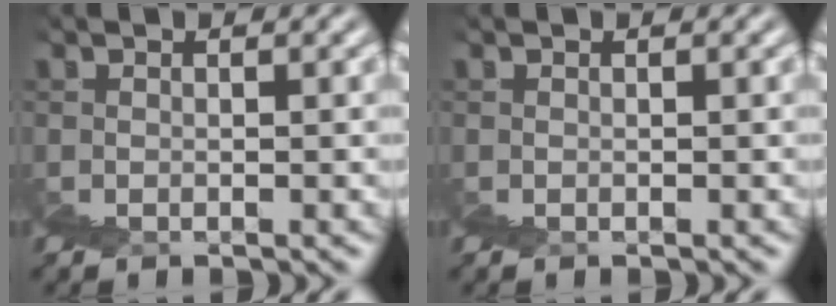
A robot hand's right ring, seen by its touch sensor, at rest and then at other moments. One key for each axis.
{"total": 0.0}